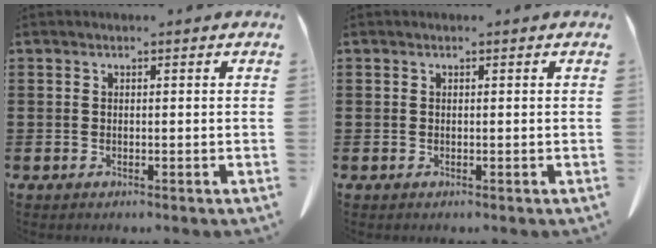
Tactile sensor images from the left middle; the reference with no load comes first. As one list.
[{"total": 0.0}]